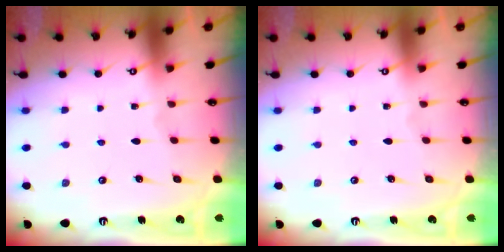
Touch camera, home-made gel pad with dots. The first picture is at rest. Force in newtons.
{"total": 0.0}